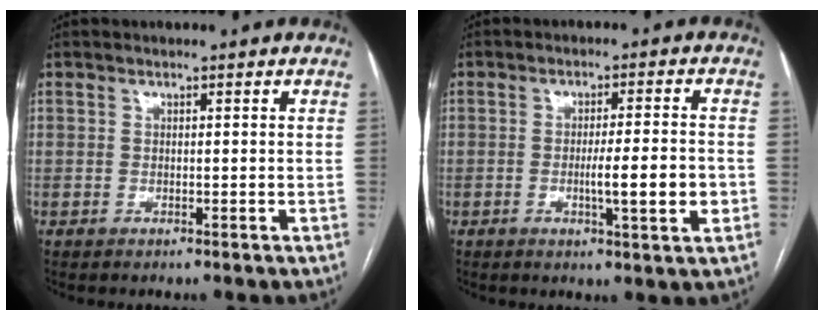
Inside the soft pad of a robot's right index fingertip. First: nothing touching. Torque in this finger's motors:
{"motor_torque": [1.77, -0.23, 0.64, 0.15]}